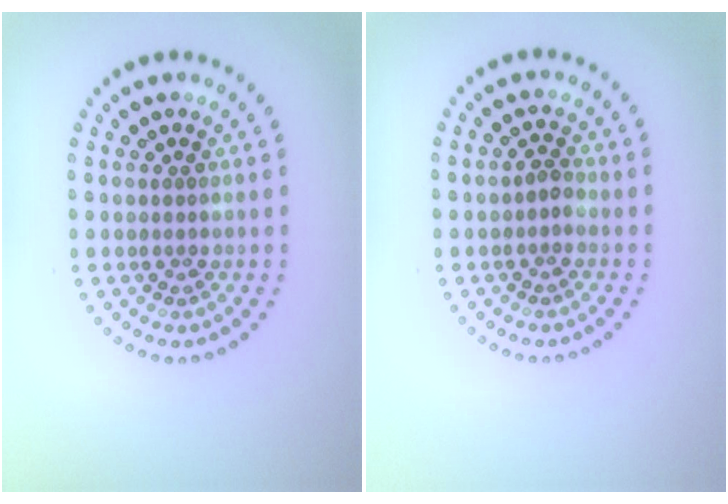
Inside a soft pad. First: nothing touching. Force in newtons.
{"total": 1.0, "press": 0.9, "slide": 0.4}